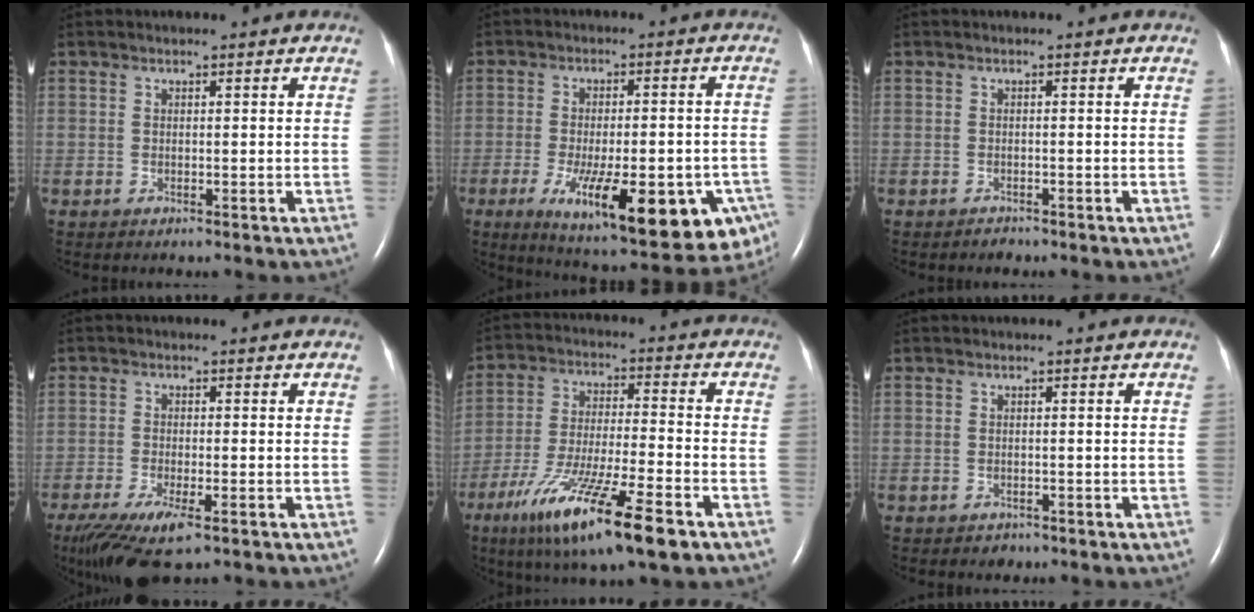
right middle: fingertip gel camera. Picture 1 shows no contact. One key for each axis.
{"total": 22.0, "fx": -10.1, "fy": 6.5, "fz": 18.5, "tx": -0.200, "ty": -0.021, "tz": -0.129}
{"total": 0.7, "fx": -0.6, "fy": 0.2, "fz": -0.1, "tx": -0.002, "ty": -0.001, "tz": -0.011}
{"total": 9.3, "fx": -6.0, "fy": 2.3, "fz": 6.8, "tx": -0.123, "ty": -0.024, "tz": -0.100}
{"total": 16.6, "fx": -9.6, "fy": 1.6, "fz": 13.4, "tx": -0.248, "ty": -0.040, "tz": -0.165}
{"total": 1.0, "fx": -0.7, "fy": 0.7, "fz": -0.1, "tx": -0.003, "ty": 0.002, "tz": -0.011}